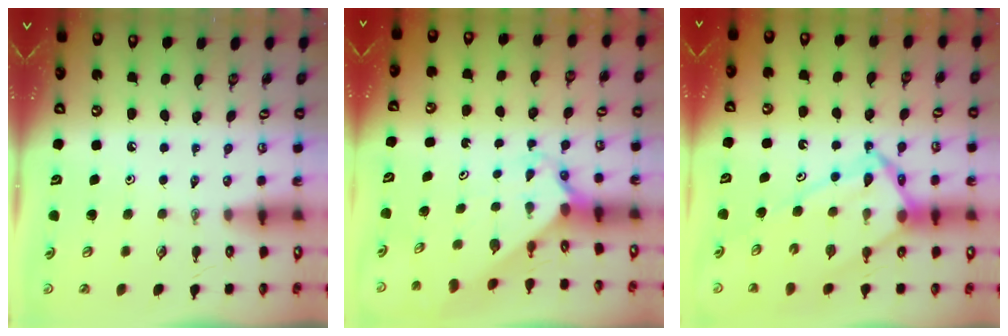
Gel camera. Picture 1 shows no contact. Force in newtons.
{"total": 2.4, "press": 2.4, "slide": 0.3}
{"total": 13.8, "press": 13.7, "slide": 1.3}